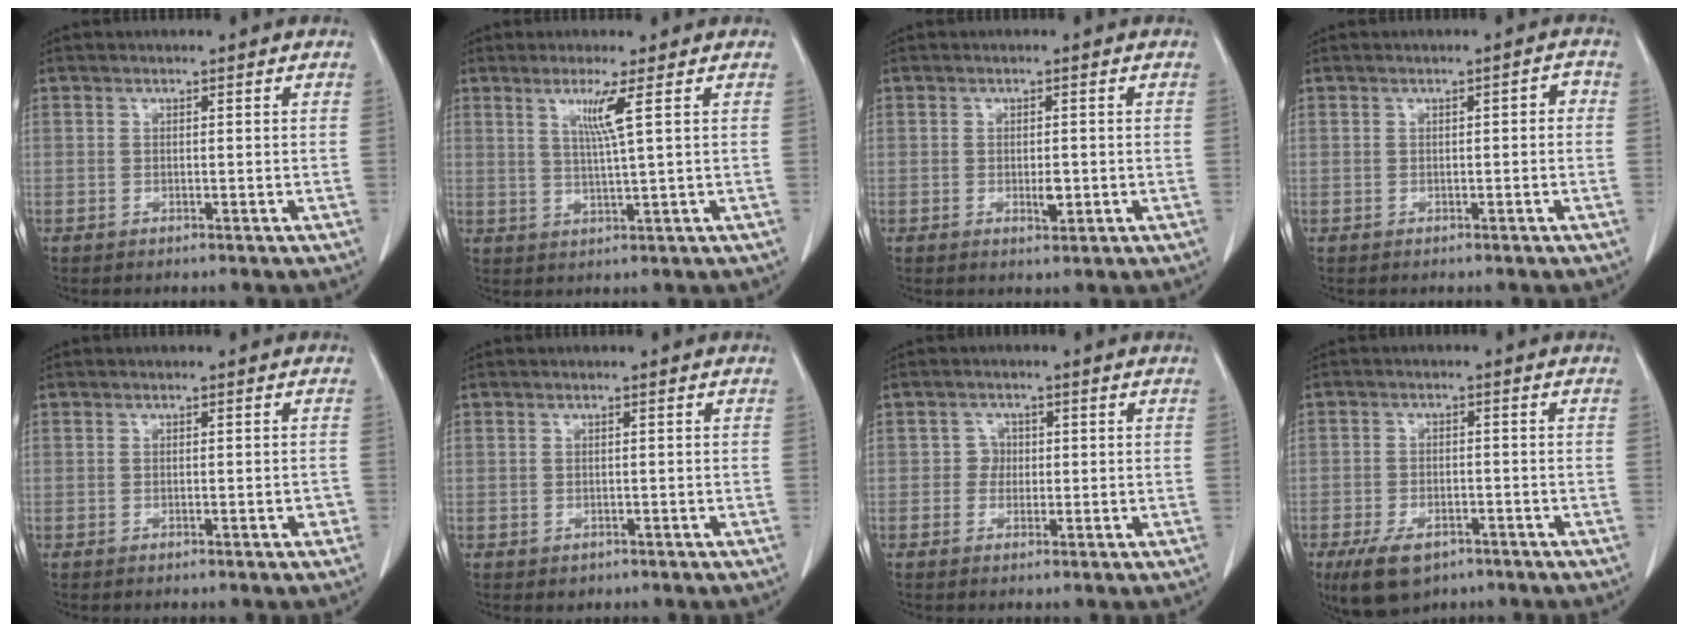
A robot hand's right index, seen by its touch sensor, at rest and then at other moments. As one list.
[{"total": 4.2, "force": [1.7, -1.3, 3.6], "torque": [-0.074, -0.009, 0.035]}, {"total": 1.9, "force": [-0.4, 0.8, 1.7], "torque": [-0.029, -0.002, -0.002]}, {"total": 1.4, "force": [0.0, 0.5, 1.3], "torque": [-0.013, 0.006, -0.001]}, {"total": 1.0, "force": [-0.4, 0.2, 0.8], "torque": [-0.008, 0.002, -0.005]}, {"total": 0.9, "force": [-0.4, 0.8, 0.2], "torque": [-0.003, 0.003, 0.000]}, {"total": 1.8, "force": [0.0, 1.8, 0.4], "torque": [0.000, 0.005, -0.003]}, {"total": 7.4, "force": [-4.8, 3.7, 4.2], "torque": [-0.077, -0.005, -0.073]}]